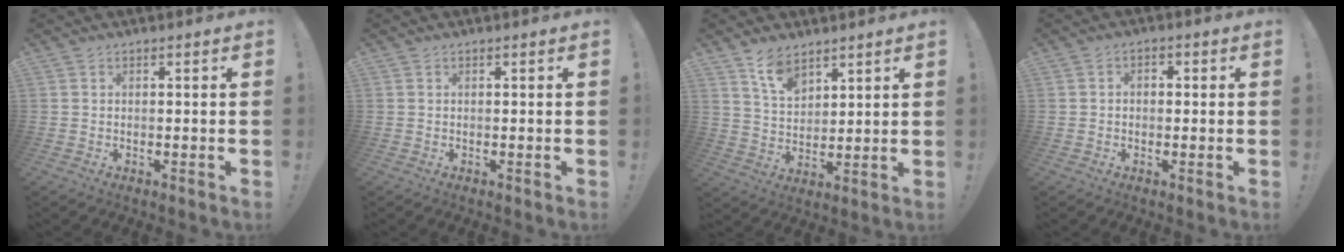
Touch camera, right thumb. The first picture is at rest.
{"total": 0.0}
{"total": 8.7, "force": [6.6, 4.2, 3.7], "torque": [-0.072, -0.037, 0.124]}
{"total": 2.0, "force": [-0.9, 1.3, 1.2], "torque": [-0.012, 0.006, -0.018]}